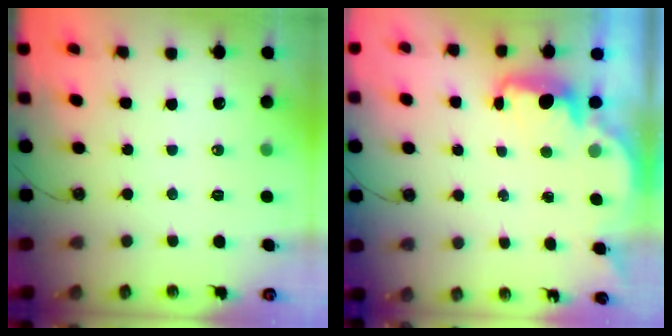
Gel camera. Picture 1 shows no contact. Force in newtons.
{"total": 1.8, "press": 1.6, "slide": 0.7}